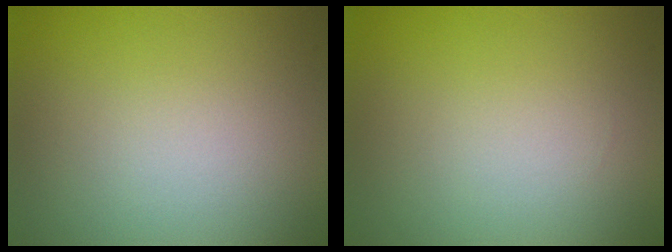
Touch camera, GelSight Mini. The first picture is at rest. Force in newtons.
{"total": 0.0}